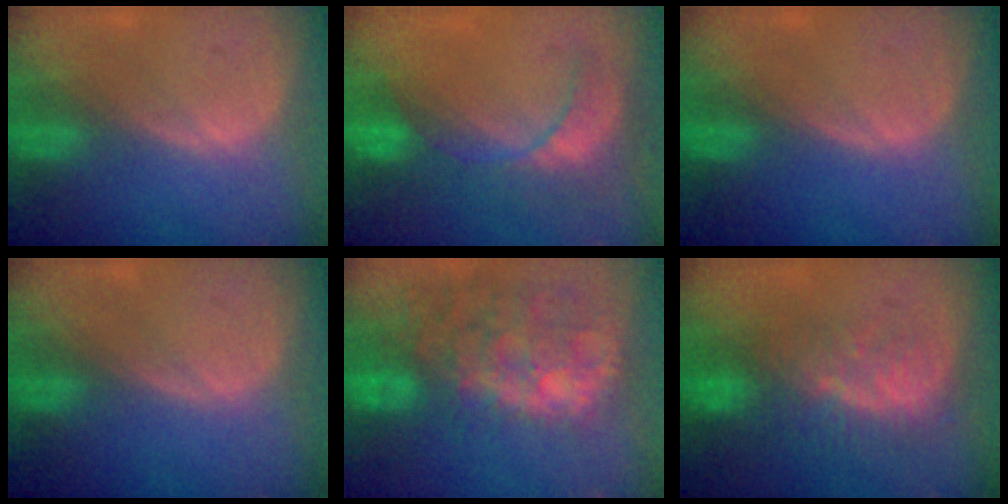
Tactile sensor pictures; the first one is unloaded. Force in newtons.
{"total": 9.0, "press": 7.8, "slide": 4.6}
{"total": 0.0}
{"total": 0.0}
{"total": 13.6, "press": 11.5, "slide": 7.2}
{"total": 8.1, "press": 7.7, "slide": 2.7}